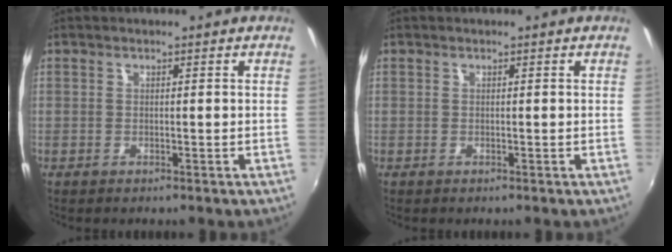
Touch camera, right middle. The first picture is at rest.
{"total": 0.0}